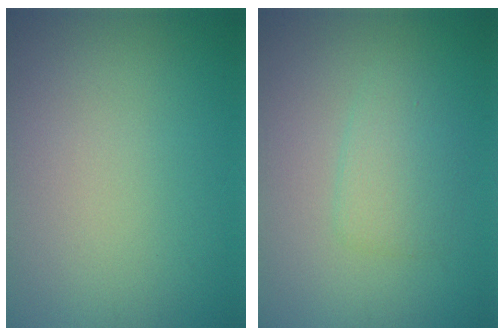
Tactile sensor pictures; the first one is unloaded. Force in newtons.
{"total": 2.3, "press": 2.3, "slide": 0.1}